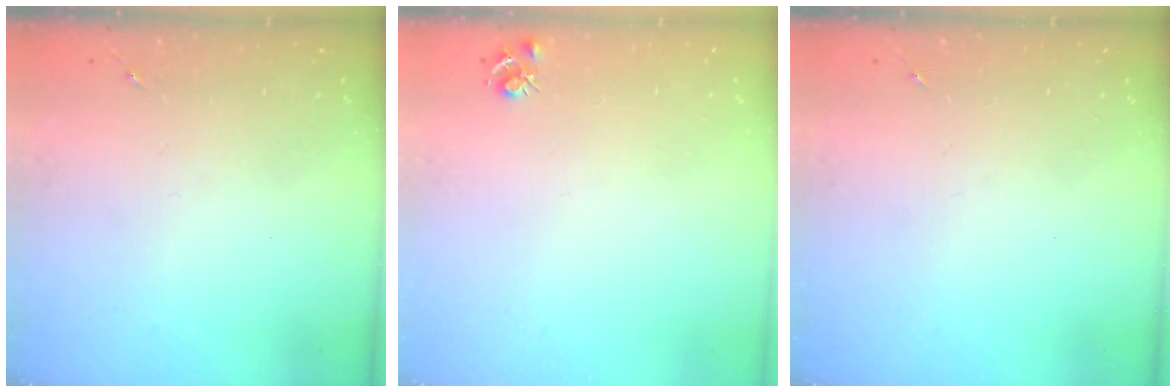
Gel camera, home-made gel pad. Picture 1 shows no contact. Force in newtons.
{"total": 4.8, "press": 4.7, "slide": 0.7}
{"total": 0.0}